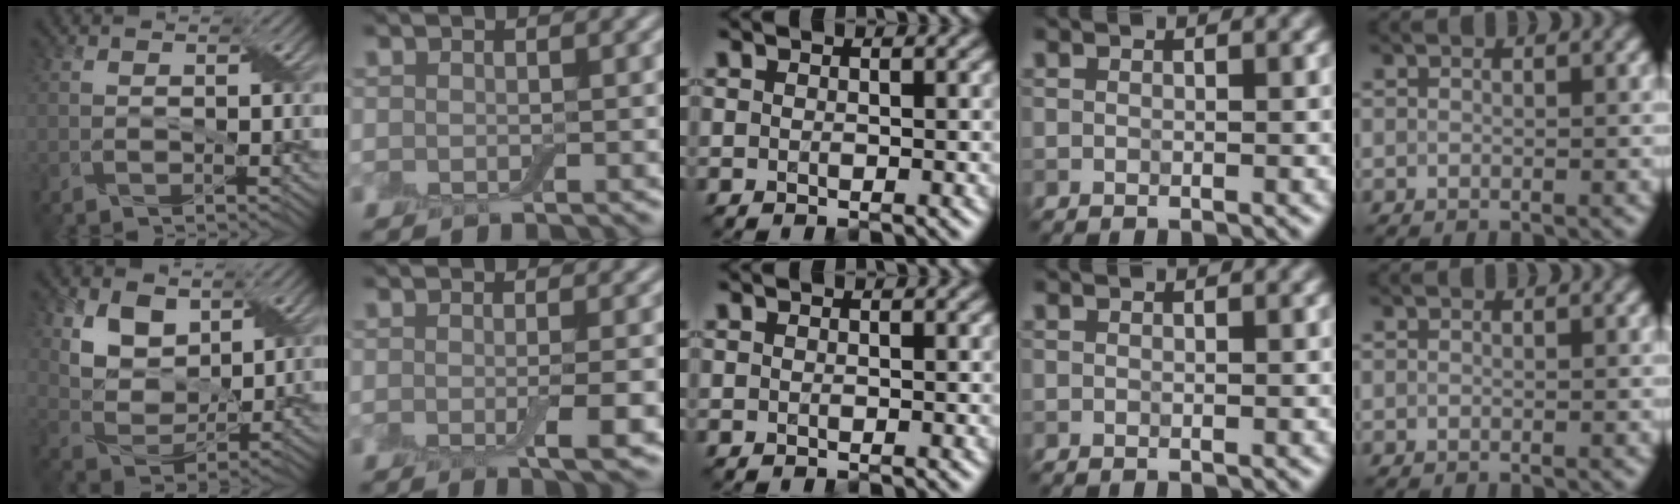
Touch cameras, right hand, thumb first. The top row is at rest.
{"thumb": {"total": 7.3, "force": [3.6, 4.9, 4.0], "torque": [-0.100, -0.012, 0.058]}, "index": {"total": 3.5, "force": [-0.6, 0.7, 3.4], "torque": [-0.049, -0.009, -0.008]}}